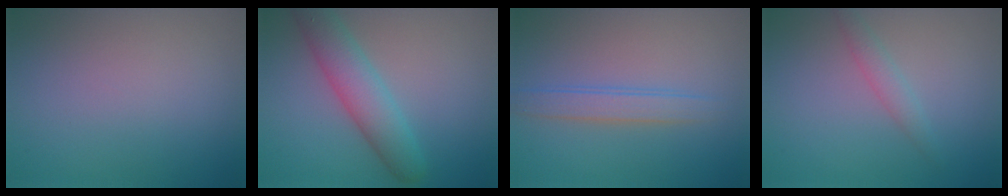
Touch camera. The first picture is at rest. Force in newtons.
{"total": 4.7, "press": 4.7, "slide": 0.1}
{"total": 2.2, "press": 2.2, "slide": 0.1}
{"total": 1.5, "press": 1.5, "slide": 0.1}